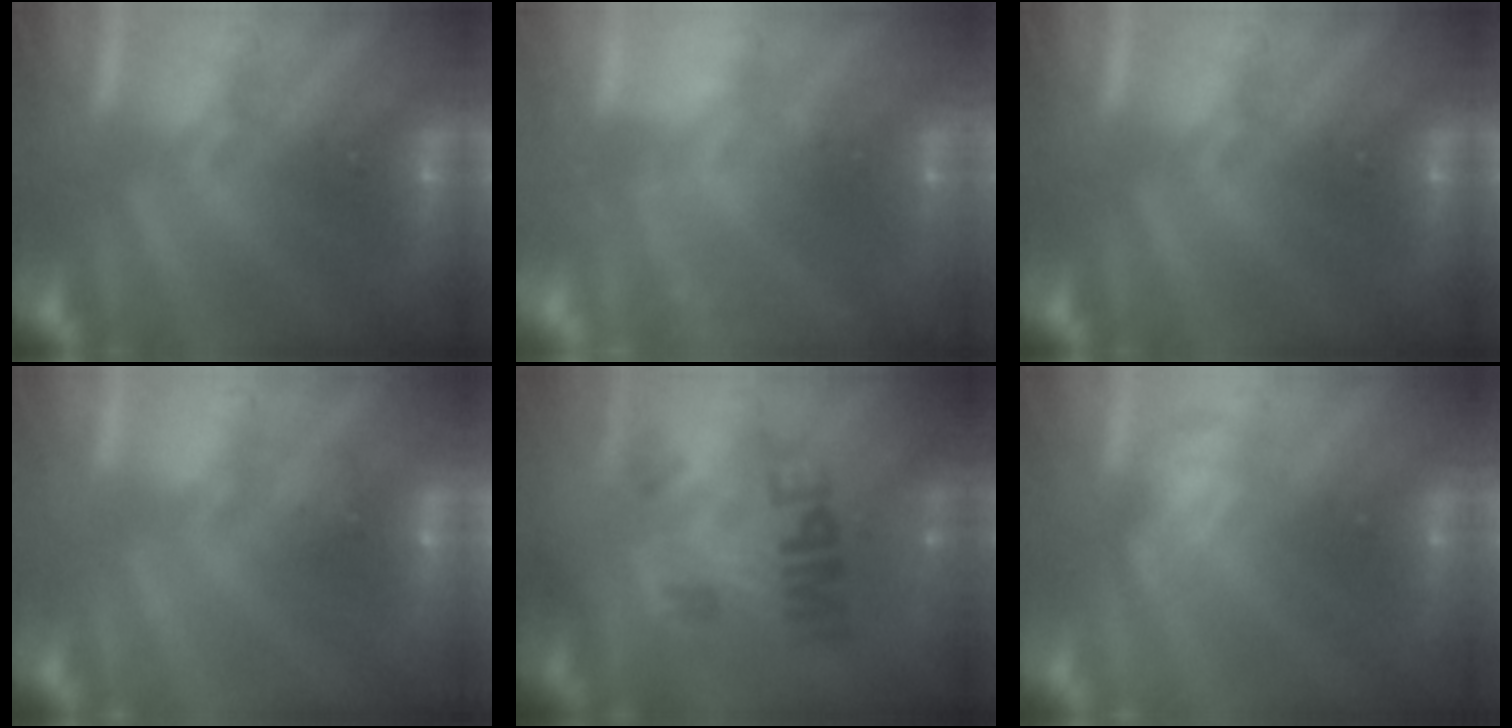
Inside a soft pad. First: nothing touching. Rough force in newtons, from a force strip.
{"total": 8.4}
{"total": 0.0}
{"total": 1.3}
{"total": 2.3}
{"total": 2.7}